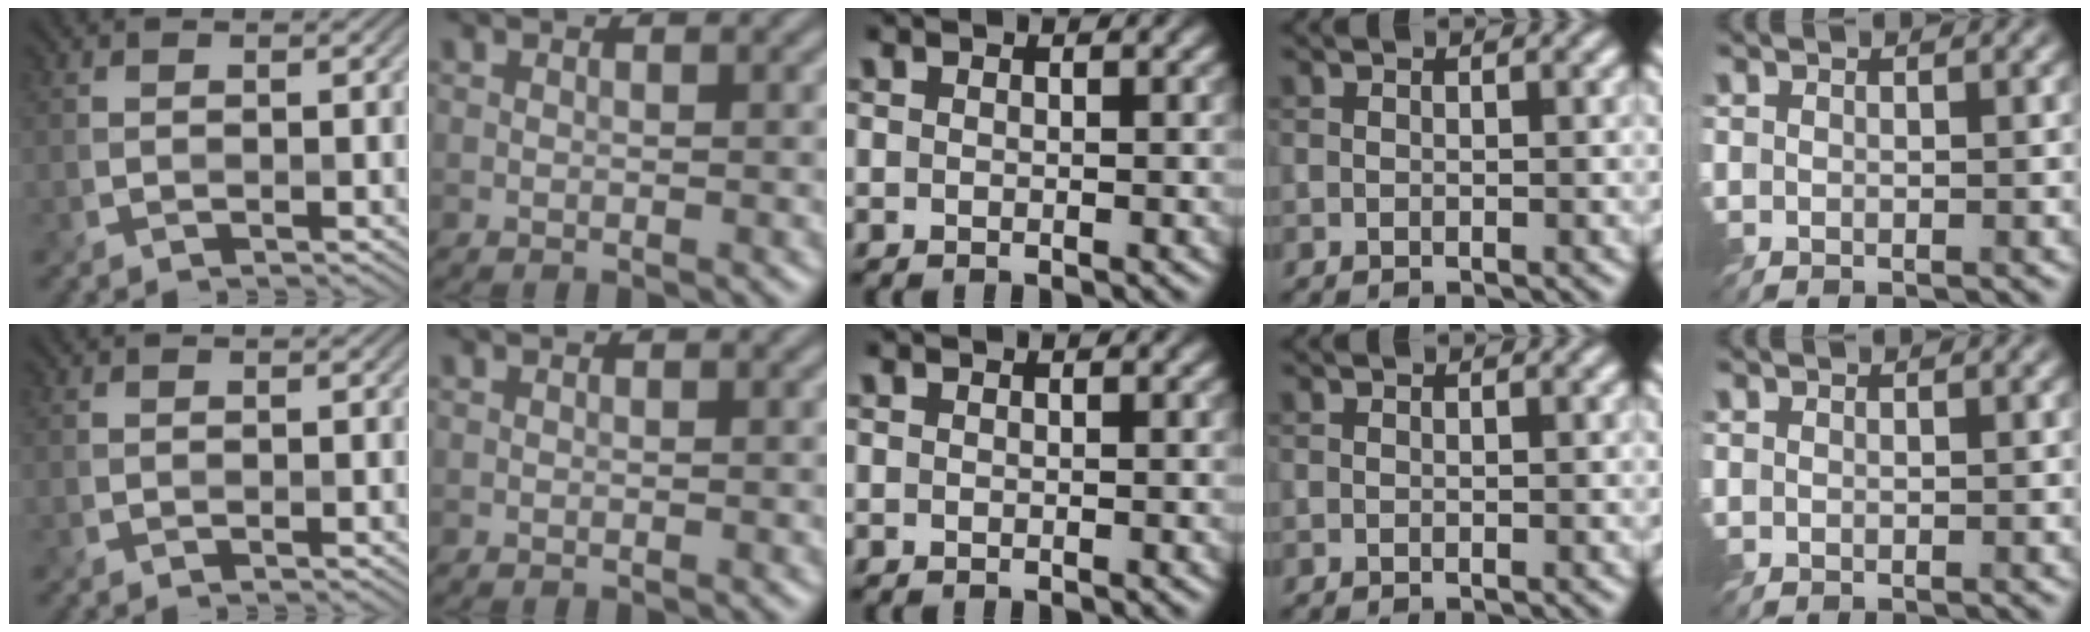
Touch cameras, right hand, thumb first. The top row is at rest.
{}